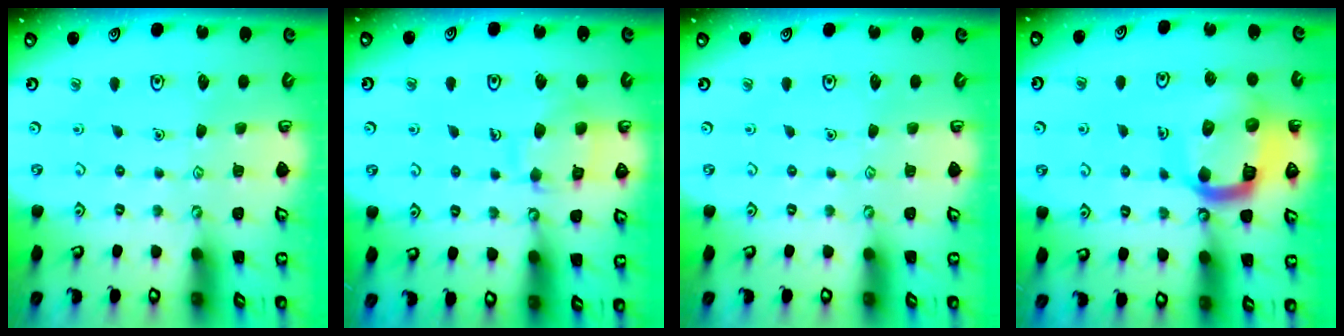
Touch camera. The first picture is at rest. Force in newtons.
{"total": 10.3, "press": 10.2, "slide": 0.7}
{"total": 0.0}
{"total": 15.8, "press": 15.7, "slide": 1.9}